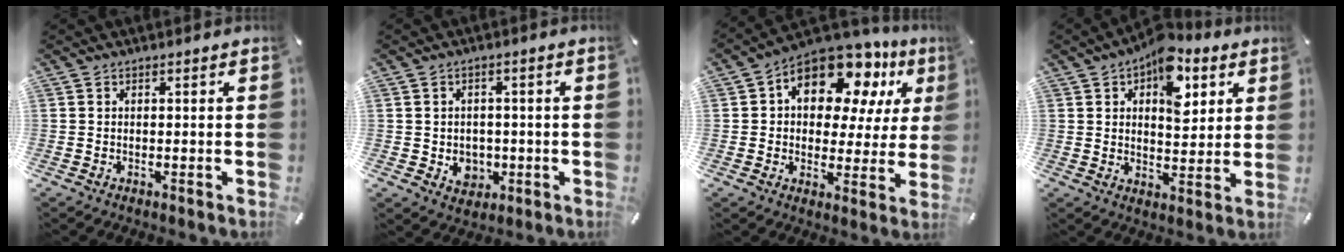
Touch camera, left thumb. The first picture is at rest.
{"total": 5.1, "force": [-1.0, 4.6, 1.8], "torque": [-0.032, -0.002, -0.020]}
{"total": 15.3, "force": [8.2, 9.2, 9.1], "torque": [-0.136, -0.050, 0.142]}
{"total": 11.8, "force": [6.1, 7.1, 7.1], "torque": [-0.083, -0.028, 0.102]}